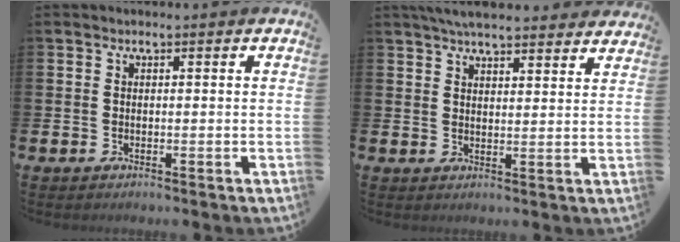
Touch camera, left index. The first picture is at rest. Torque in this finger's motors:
{"motor_torque": [0.98, -1.16, 0.81, 0.07]}